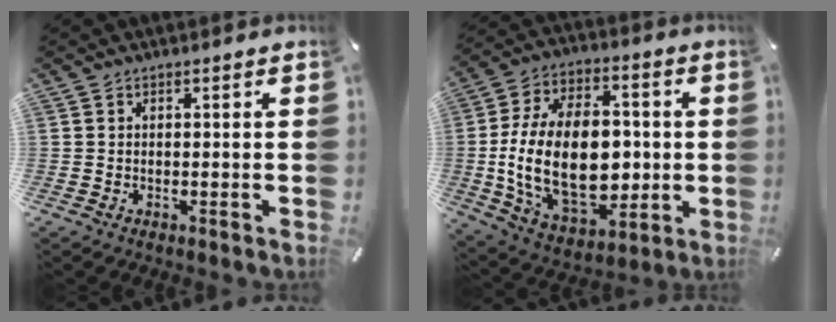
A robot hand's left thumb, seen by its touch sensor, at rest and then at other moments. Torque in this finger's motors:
{"motor_torque": [0.16, 2.64, 1.77, -1.00, 0.88]}